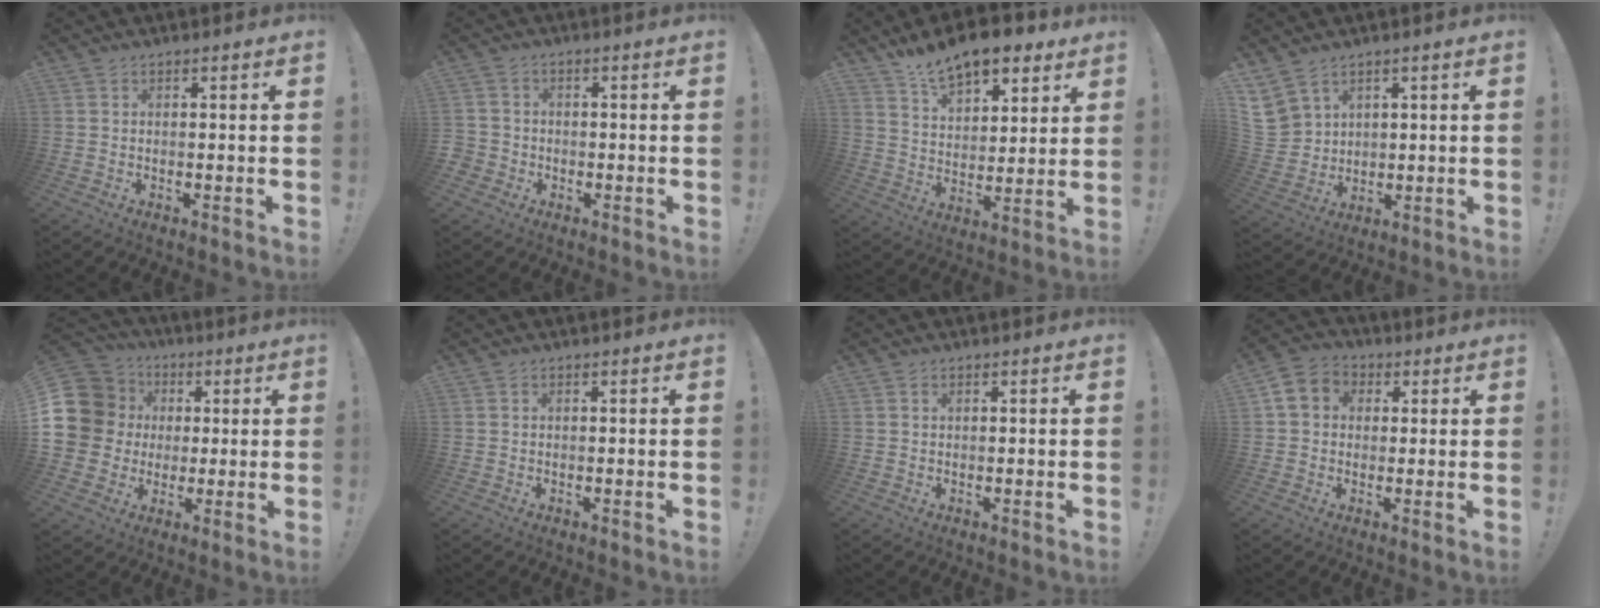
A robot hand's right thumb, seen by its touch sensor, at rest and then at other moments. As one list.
[{"total": 3.4, "force": [-1.5, 2.9, 1.1], "torque": [-0.027, 0.010, -0.026]}, {"total": 13.4, "force": [10.4, 6.1, 5.9], "torque": [-0.093, -0.074, 0.188]}, {"total": 8.0, "force": [5.5, 5.3, 2.3], "torque": [-0.043, -0.029, 0.116]}, {"total": 15.3, "force": [2.7, 13.9, 5.7], "torque": [-0.107, -0.002, 0.074]}, {"total": 0.0}, {"total": 0.6, "force": [0.4, 0.4, 0.2], "torque": [0.002, -0.002, 0.006]}, {"total": 7.3, "force": [1.0, 6.5, 3.1], "torque": [-0.041, 0.009, 0.025]}]